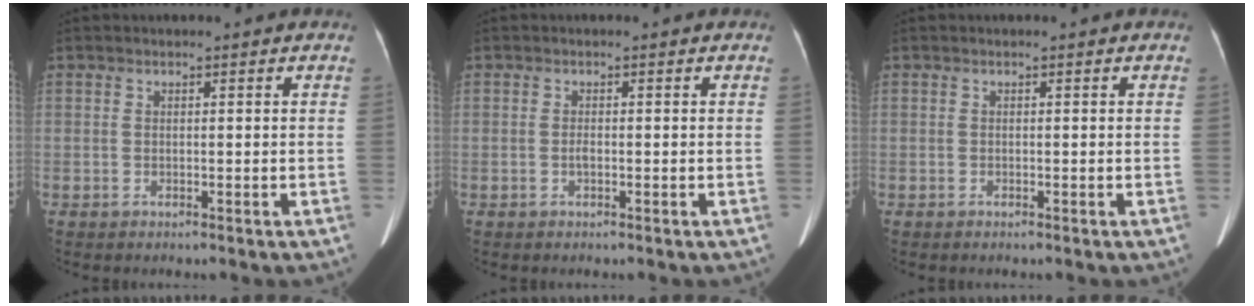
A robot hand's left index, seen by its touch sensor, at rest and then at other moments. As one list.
[{"total": 0.7, "force": [-0.3, 0.1, 0.6], "torque": [-0.015, -0.001, -0.006]}, {"total": 0.0}]